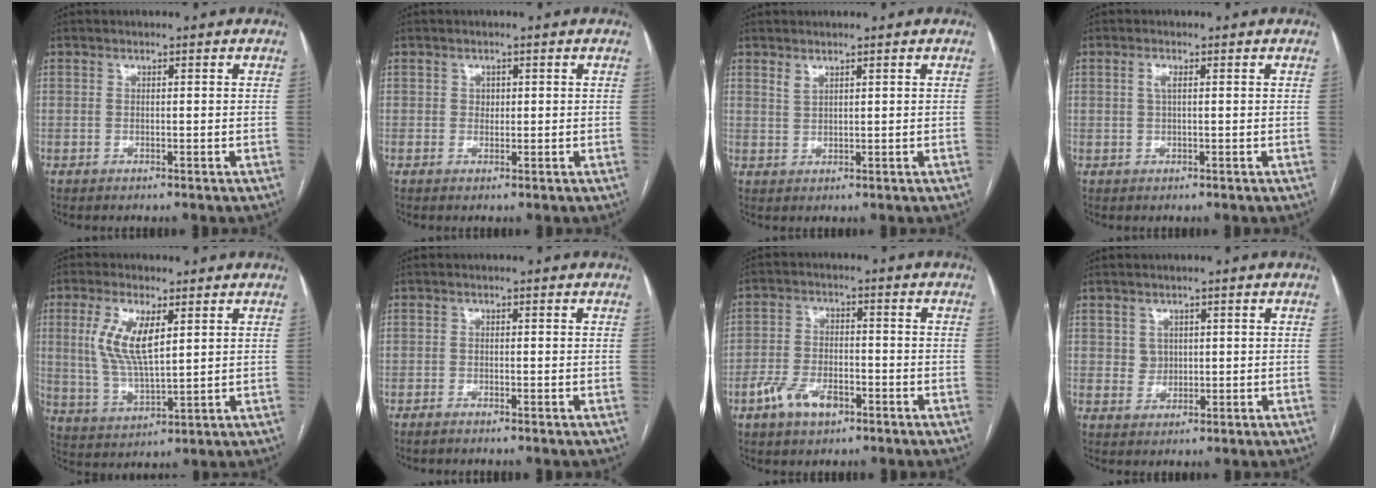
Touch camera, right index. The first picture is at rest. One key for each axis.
{"total": 1.2, "fx": 0.3, "fy": 1.1, "fz": 0.6, "tx": -0.008, "ty": 0.000, "tz": 0.003}
{"total": 1.4, "fx": 1.2, "fy": 0.4, "fz": 0.7, "tx": -0.011, "ty": -0.001, "tz": 0.026}
{"total": 1.4, "fx": 0.4, "fy": 0.4, "fz": 1.3, "tx": -0.029, "ty": 0.002, "tz": 0.005}
{"total": 9.1, "fx": 3.0, "fy": 2.7, "fz": 8.1, "tx": -0.174, "ty": 0.002, "tz": 0.063}
{"total": 1.2, "fx": -1.1, "fy": 0.1, "fz": 0.5, "tx": -0.010, "ty": -0.001, "tz": -0.016}
{"total": 6.9, "fx": -3.7, "fy": 3.4, "fz": 4.7, "tx": -0.096, "ty": 0.009, "tz": -0.065}
{"total": 2.1, "fx": 0.7, "fy": 2.0, "fz": 0.5, "tx": -0.008, "ty": -0.001, "tz": 0.014}